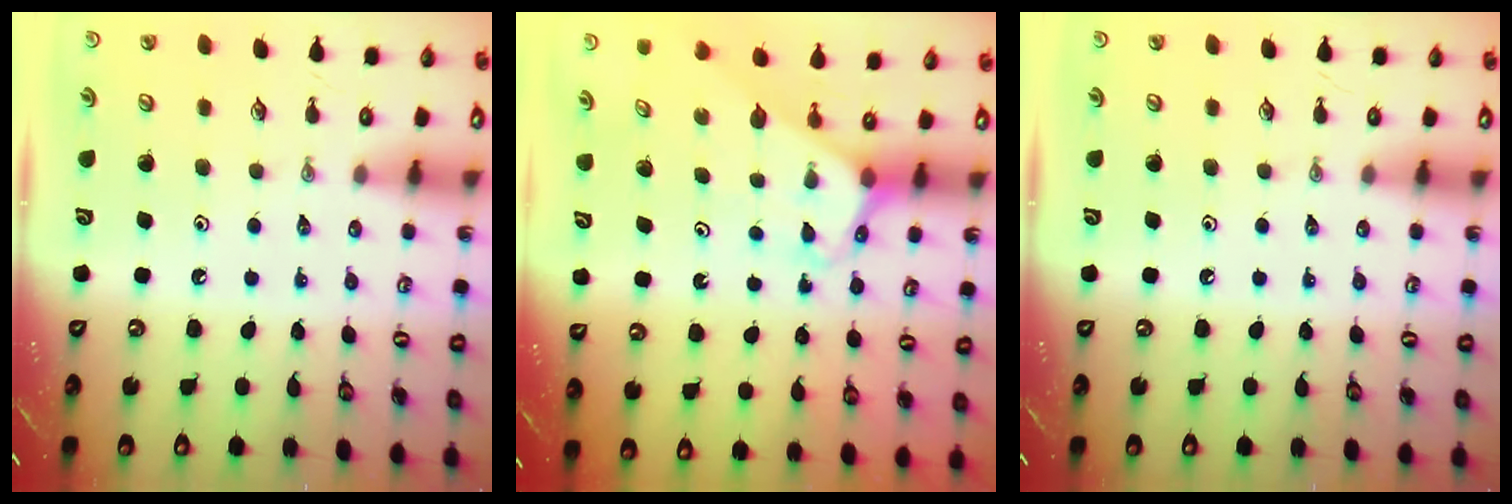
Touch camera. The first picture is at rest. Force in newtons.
{"total": 3.1, "press": 3.1, "slide": 0.2}
{"total": 0.0}